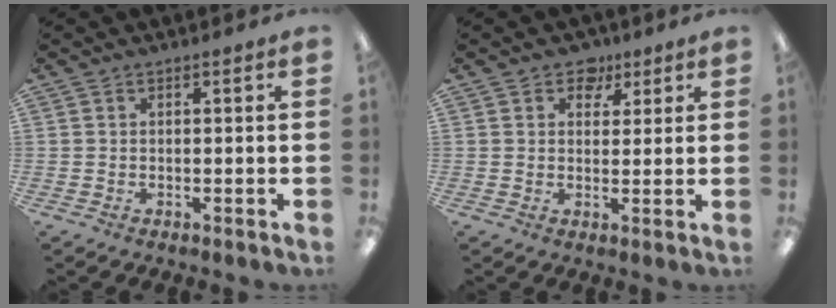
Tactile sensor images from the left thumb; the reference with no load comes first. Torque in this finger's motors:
{"motor_torque": [-0.04, 0.04, -0.16, -0.20, -0.04]}